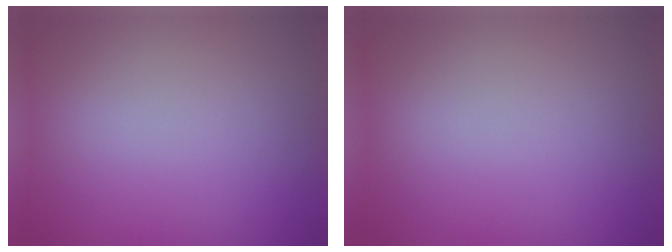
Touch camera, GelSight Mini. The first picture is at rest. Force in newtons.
{"total": 0.0}